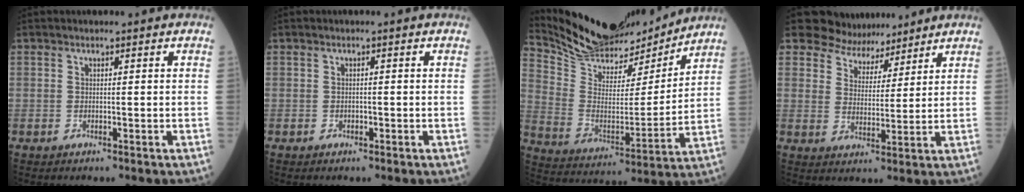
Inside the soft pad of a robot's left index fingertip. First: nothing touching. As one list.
[{"total": 0.5, "force": [-0.3, 0.4, 0.2], "torque": [-0.004, 0.003, -0.007]}, {"total": 19.1, "force": [18.0, 3.8, 5.1], "torque": [-0.105, -0.010, 0.297]}, {"total": 6.9, "force": [6.1, 3.3, 0.5], "torque": [-0.009, 0.006, 0.099]}]